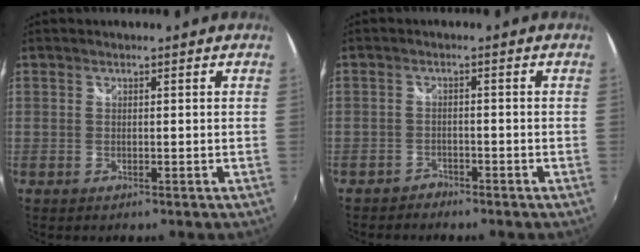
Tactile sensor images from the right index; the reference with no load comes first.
{"total": 2.5, "force": [-2.2, 1.2, -0.1], "torque": [-0.006, 0.001, -0.042]}